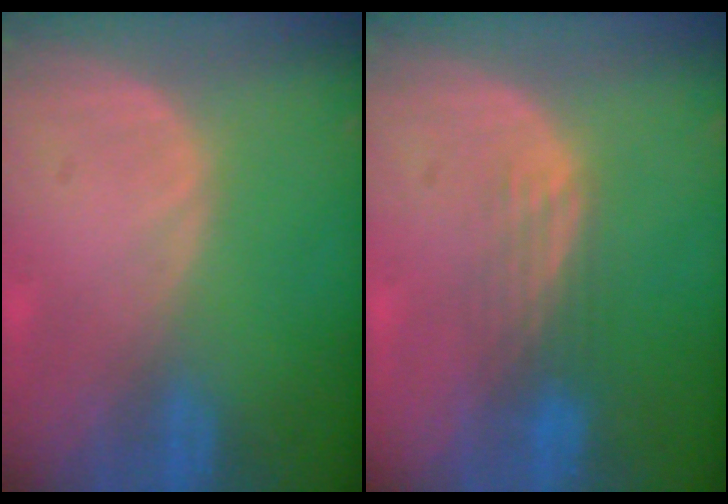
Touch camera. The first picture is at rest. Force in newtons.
{"total": 4.0, "press": 3.2, "slide": 2.3}